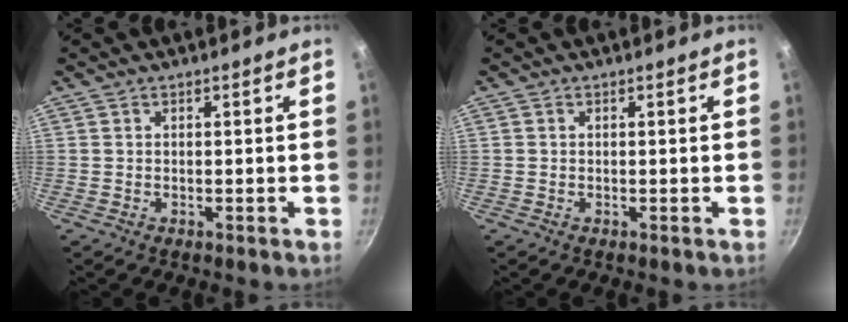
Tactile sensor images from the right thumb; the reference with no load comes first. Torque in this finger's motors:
{"motor_torque": [-0.22, -0.09, 0.34, 0.17, 0.02]}